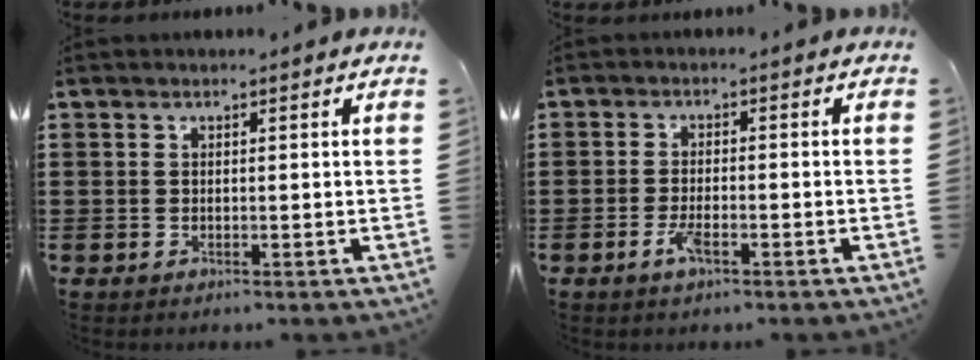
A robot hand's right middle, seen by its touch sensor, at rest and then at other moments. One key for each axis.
{"total": 3.3, "fx": -1.6, "fy": 0.8, "fz": 2.7, "tx": -0.059, "ty": -0.003, "tz": -0.033}